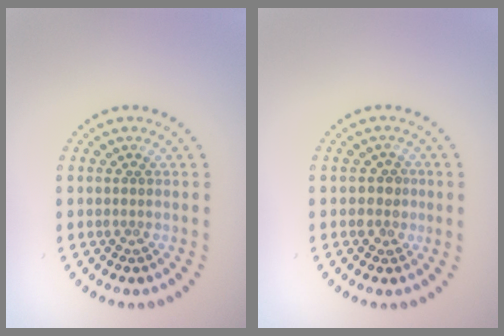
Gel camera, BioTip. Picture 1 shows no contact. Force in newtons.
{"total": 1.7, "press": 1.5, "slide": 0.8}